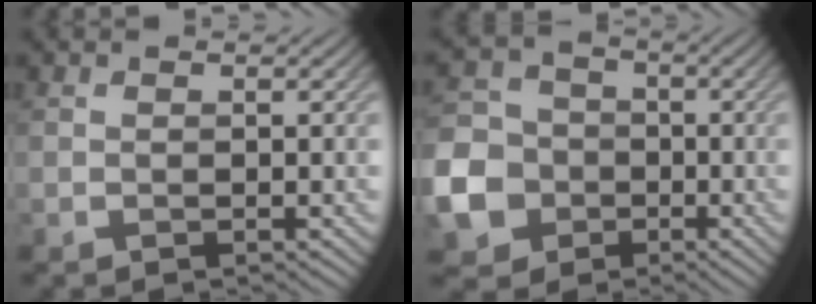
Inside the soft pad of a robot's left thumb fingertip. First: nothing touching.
{"total": 11.1, "force": [-3.9, 9.5, 4.3], "torque": [-0.137, -0.039, -0.104]}